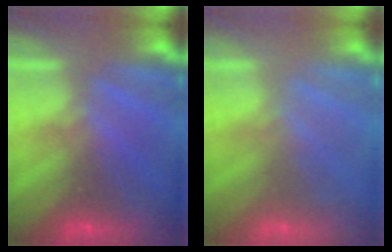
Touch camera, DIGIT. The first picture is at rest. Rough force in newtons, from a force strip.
{"total": 1.7}